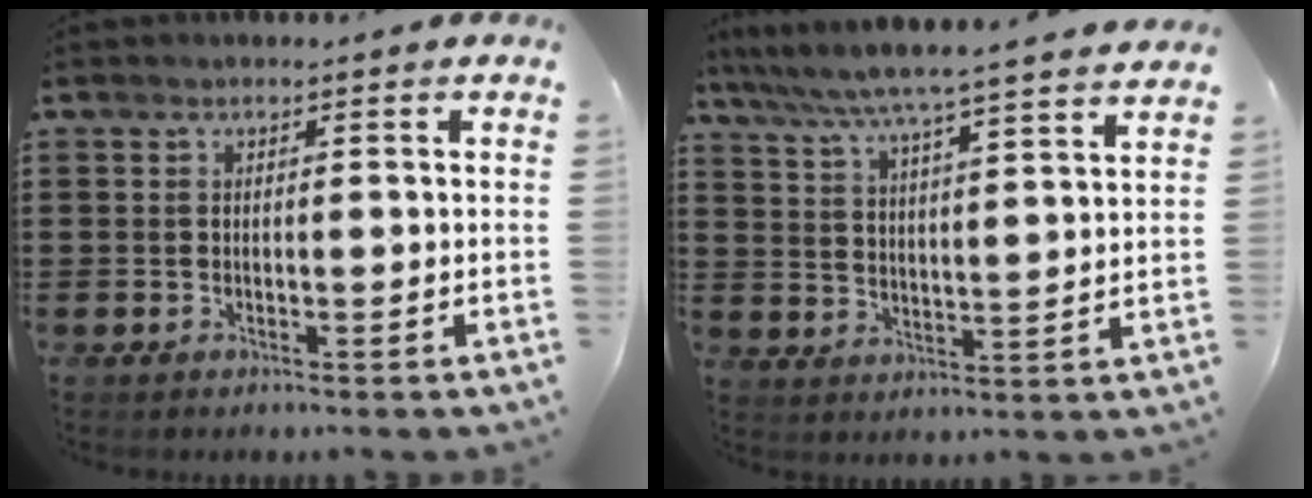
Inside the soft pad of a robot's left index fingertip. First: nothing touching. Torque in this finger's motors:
{"motor_torque": [2.14, 0.00, 0.21, 0.00]}